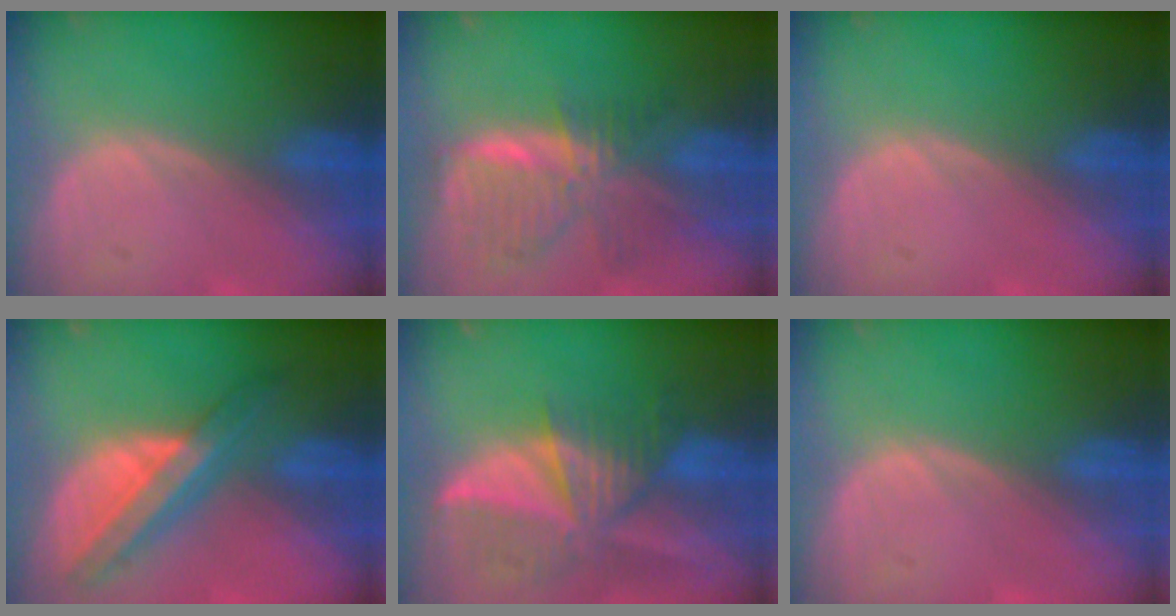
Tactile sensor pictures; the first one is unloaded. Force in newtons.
{"total": 8.4, "press": 7.4, "slide": 4.1}
{"total": 0.0}
{"total": 8.2, "press": 7.0, "slide": 4.3}
{"total": 9.7, "press": 8.5, "slide": 4.7}
{"total": 0.0}